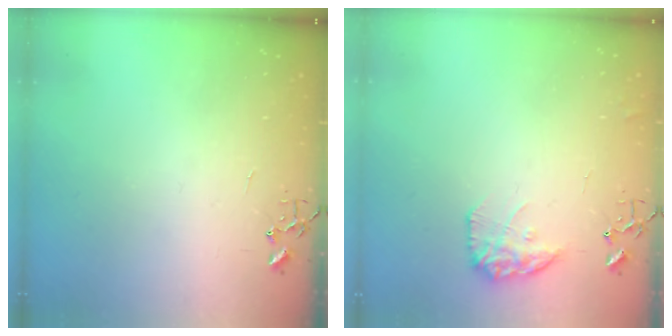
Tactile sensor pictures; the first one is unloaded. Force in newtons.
{"total": 12.1, "press": 12.0, "slide": 0.6}